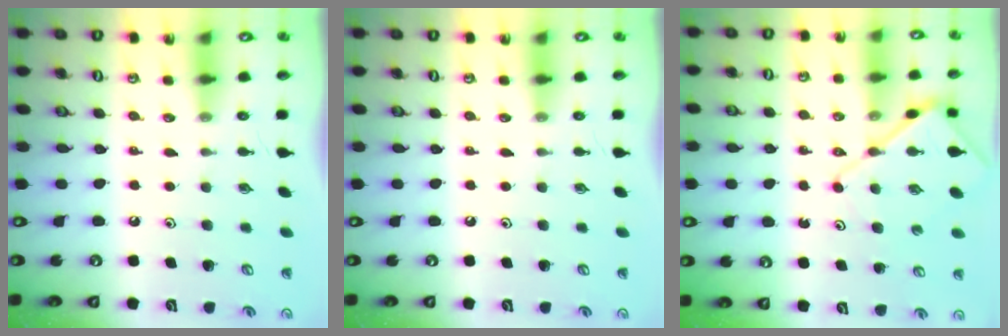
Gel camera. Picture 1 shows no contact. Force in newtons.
{"total": 0.0}
{"total": 9.3, "press": 9.3, "slide": 0.9}